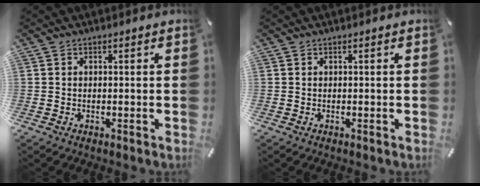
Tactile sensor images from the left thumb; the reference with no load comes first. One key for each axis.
{"total": 0.0}